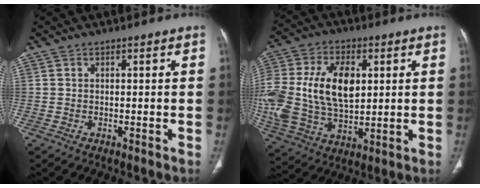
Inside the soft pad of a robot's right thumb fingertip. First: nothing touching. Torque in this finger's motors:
{"motor_torque": [1.98, 3.03, 1.84, 0.04, 0.66]}